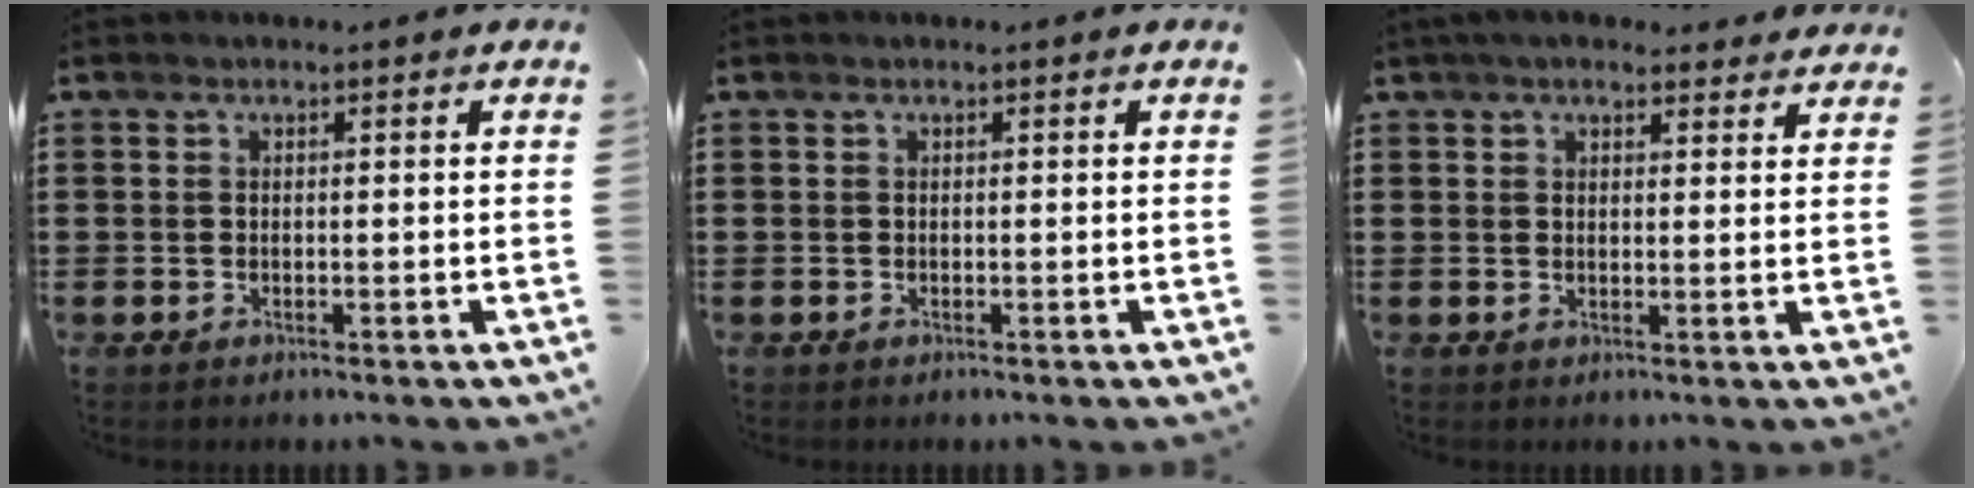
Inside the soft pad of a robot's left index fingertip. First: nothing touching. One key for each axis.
{"total": 0.0}
{"total": 4.2, "fx": 3.6, "fy": 1.4, "fz": 1.7, "tx": -0.044, "ty": 0.000, "tz": 0.067}